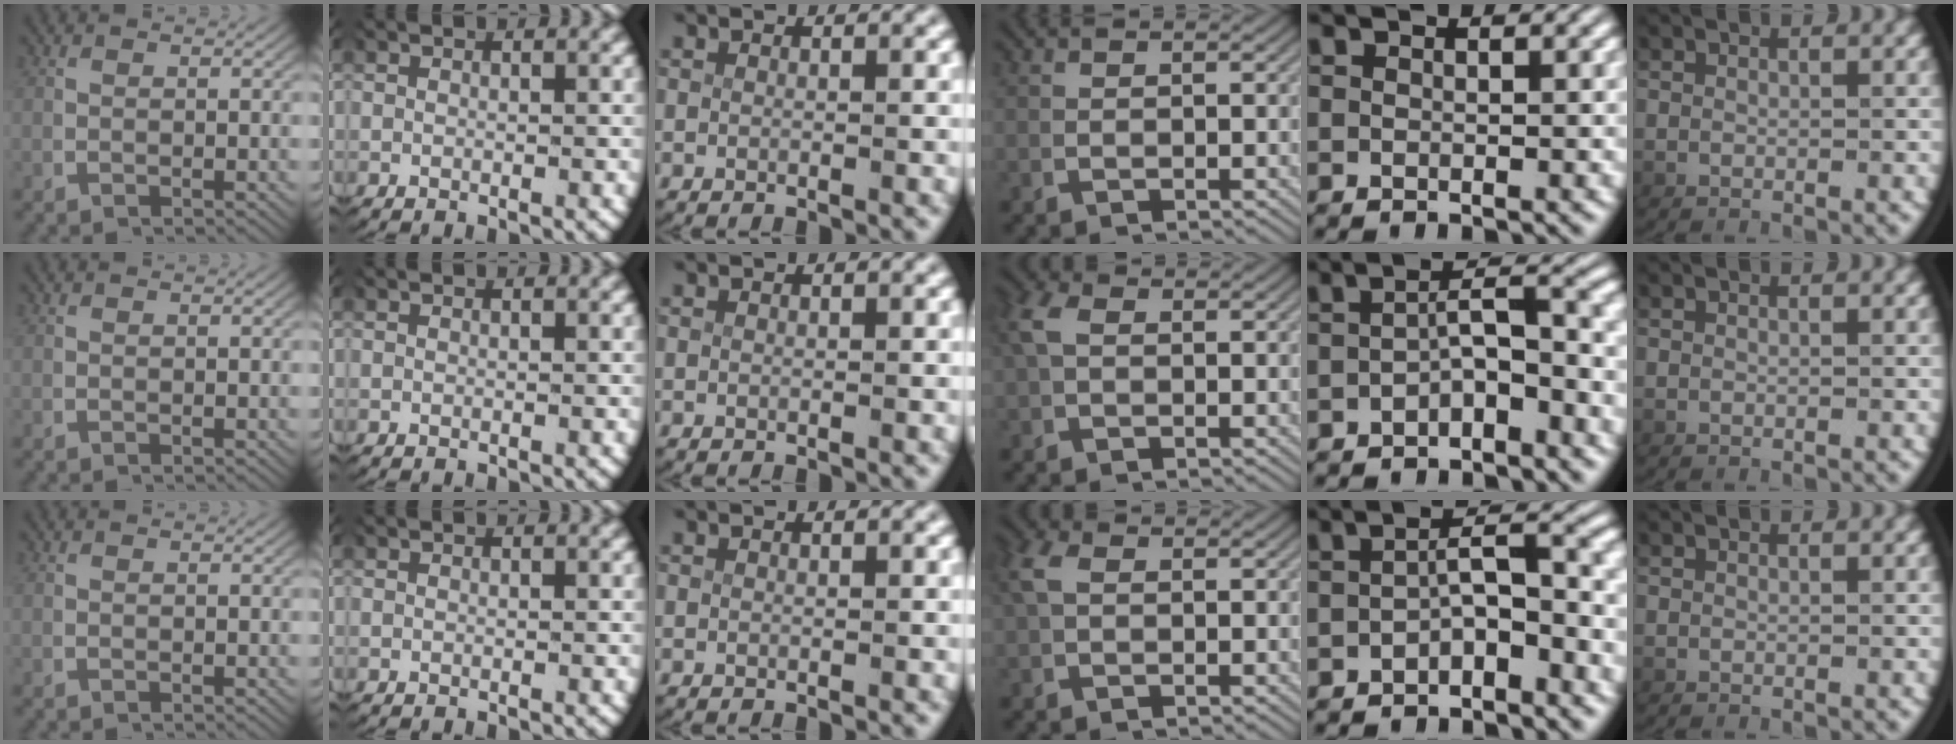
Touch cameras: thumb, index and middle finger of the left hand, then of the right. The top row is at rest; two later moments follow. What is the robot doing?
{"motion": "lift_and_place", "object": "card"}